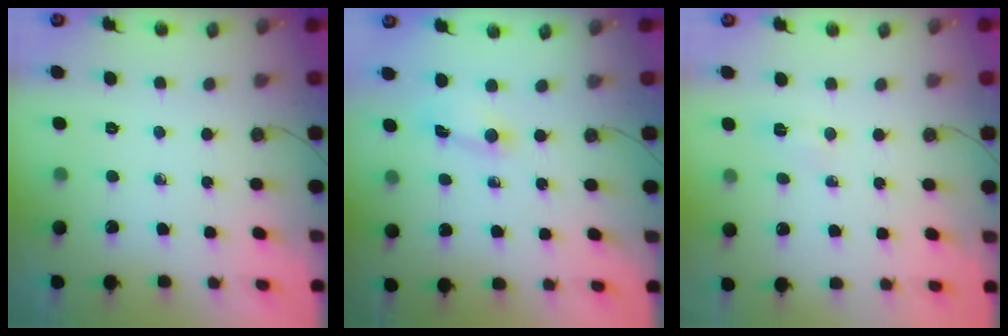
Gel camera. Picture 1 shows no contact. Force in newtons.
{"total": 1.9, "press": 1.9, "slide": 0.4}
{"total": 2.9, "press": 2.7, "slide": 1.0}